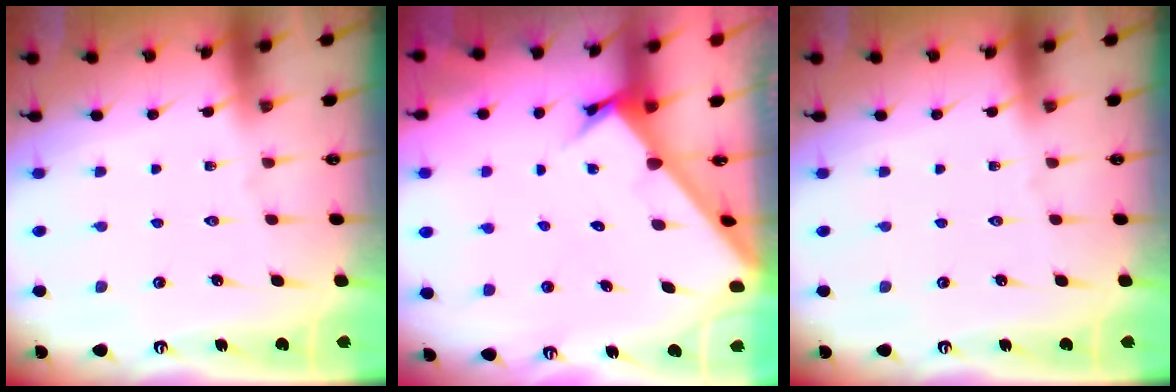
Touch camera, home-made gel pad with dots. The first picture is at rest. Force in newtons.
{"total": 2.8, "press": 2.8, "slide": 0.2}
{"total": 0.0}